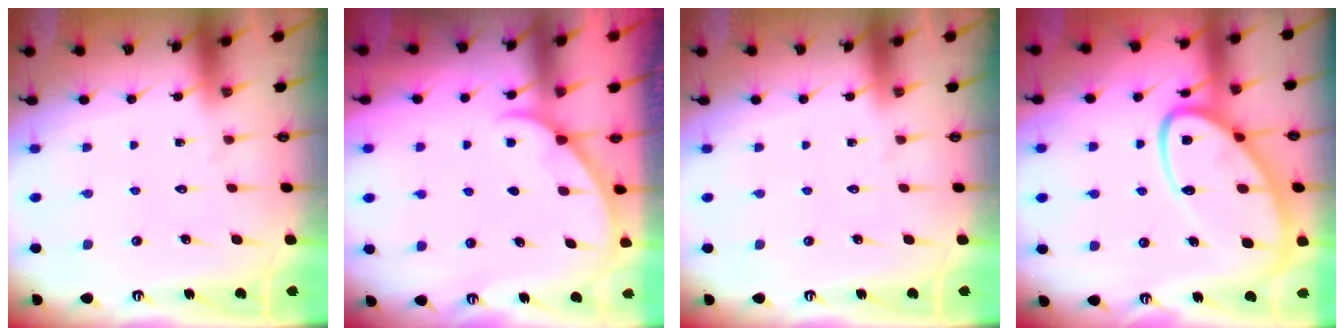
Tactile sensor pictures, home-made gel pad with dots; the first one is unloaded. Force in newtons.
{"total": 1.6, "press": 1.6, "slide": 0.2}
{"total": 0.0}
{"total": 17.1, "press": 17.0, "slide": 1.6}